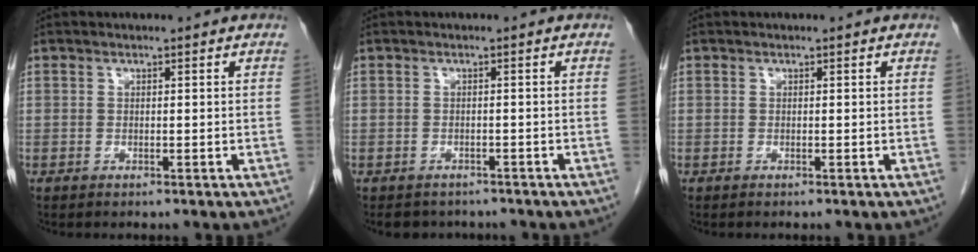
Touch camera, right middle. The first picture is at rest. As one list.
[{"total": 4.5, "force": [-3.9, 2.1, 0.5], "torque": [-0.002, 0.004, -0.048]}, {"total": 0.0}]